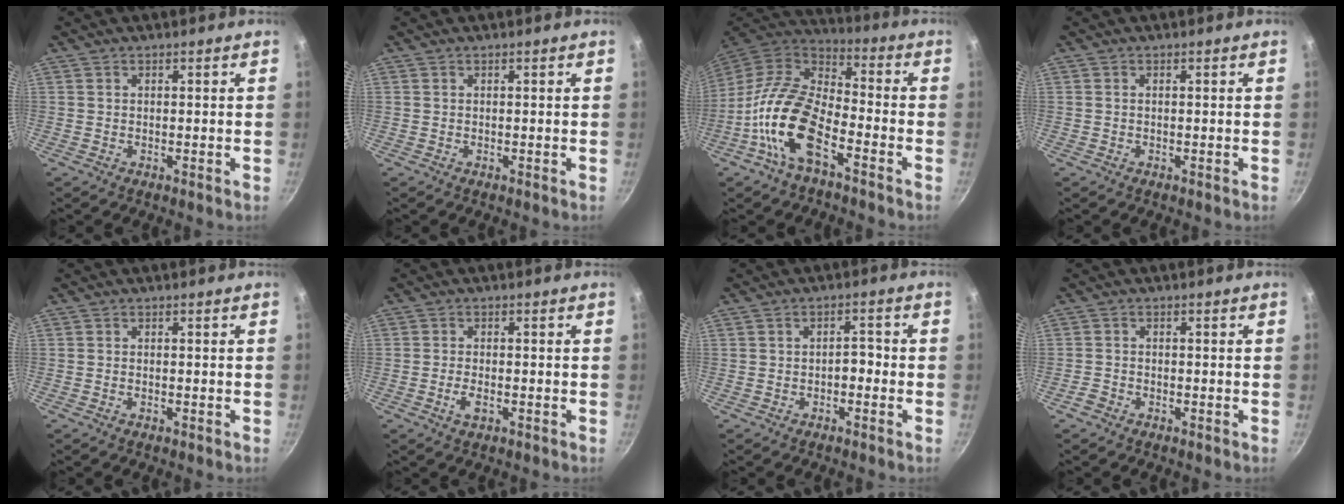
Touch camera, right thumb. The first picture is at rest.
{"total": 0.0}
{"total": 15.9, "force": [-6.7, 7.6, 12.3], "torque": [-0.229, 0.047, -0.144]}
{"total": 0.0}
{"total": 0.5, "force": [-0.3, 0.2, 0.4], "torque": [-0.009, 0.004, -0.007]}
{"total": 2.9, "force": [-1.1, 1.4, 2.3], "torque": [-0.049, 0.004, -0.022]}
{"total": 2.7, "force": [-1.1, 1.6, 1.9], "torque": [-0.010, 0.019, -0.017]}
{"total": 1.9, "force": [-1.4, 1.1, 0.7], "torque": [-0.022, 0.015, -0.030]}